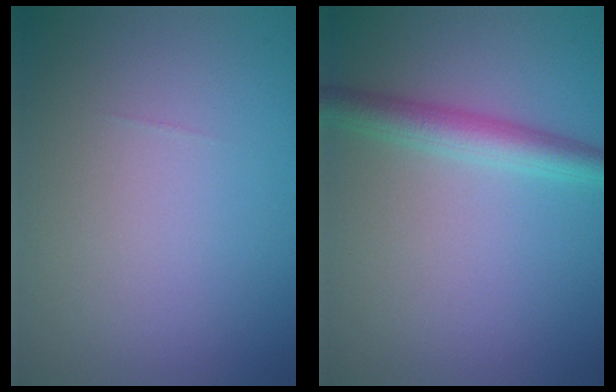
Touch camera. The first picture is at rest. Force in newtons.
{"total": 3.5, "press": 3.5, "slide": 0.1}